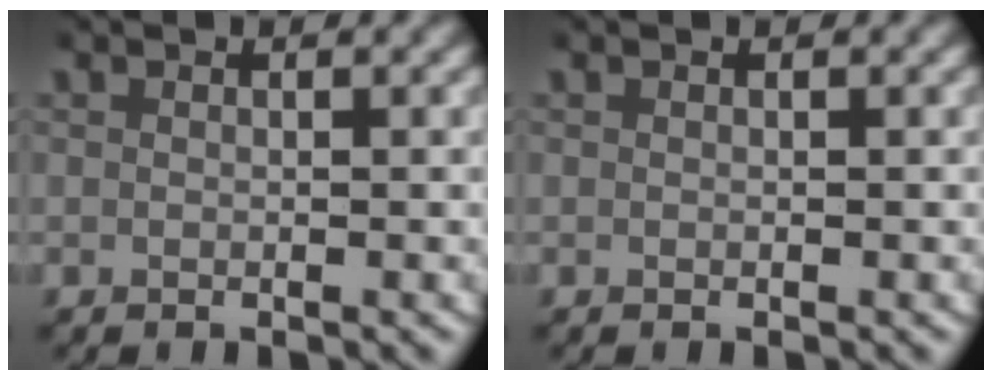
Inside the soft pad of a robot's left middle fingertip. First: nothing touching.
{"total": 0.0}